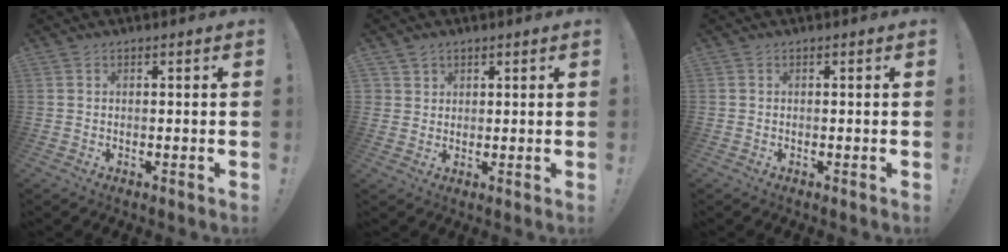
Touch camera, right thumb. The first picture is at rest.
{"total": 2.6, "force": [1.6, 2.1, 0.1], "torque": [-0.002, -0.007, 0.030]}
{"total": 0.0}